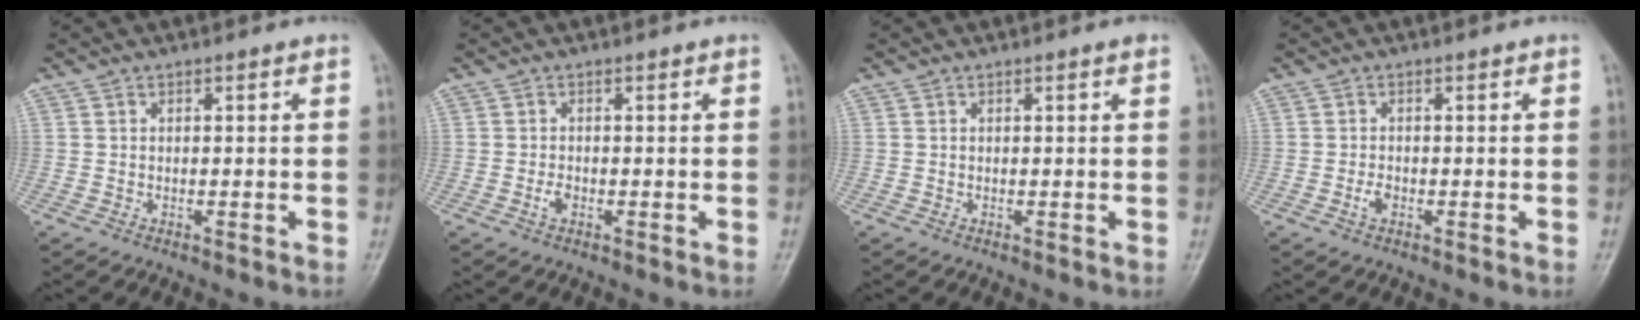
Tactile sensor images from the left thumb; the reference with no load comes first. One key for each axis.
{"total": 1.4, "fx": -0.4, "fy": 0.9, "fz": 1.0, "tx": -0.018, "ty": 0.000, "tz": -0.009}
{"total": 0.5, "fx": 0.3, "fy": 0.0, "fz": 0.4, "tx": -0.010, "ty": -0.001, "tz": 0.004}
{"total": 1.5, "fx": -0.5, "fy": 1.0, "fz": 1.1, "tx": -0.020, "ty": 0.000, "tz": -0.011}